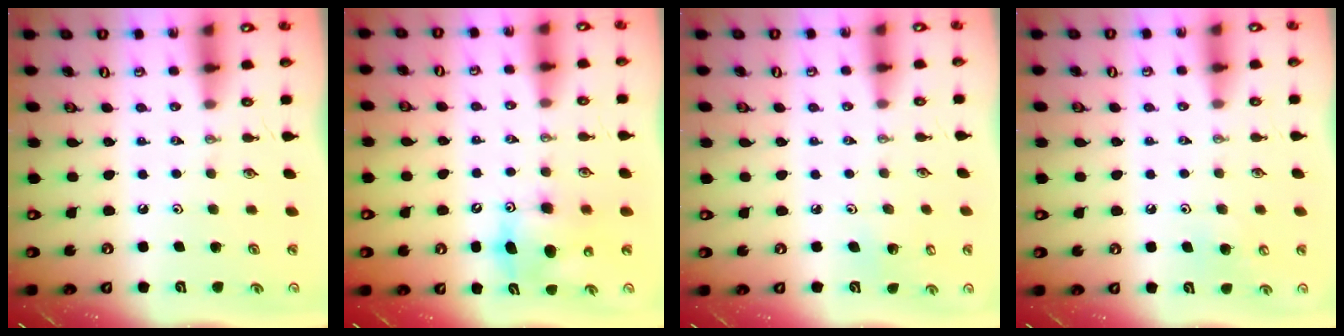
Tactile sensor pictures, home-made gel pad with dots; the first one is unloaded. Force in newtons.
{"total": 8.9, "press": 8.7, "slide": 1.8}
{"total": 3.0, "press": 3.0, "slide": 0.2}
{"total": 5.2, "press": 5.2, "slide": 0.7}